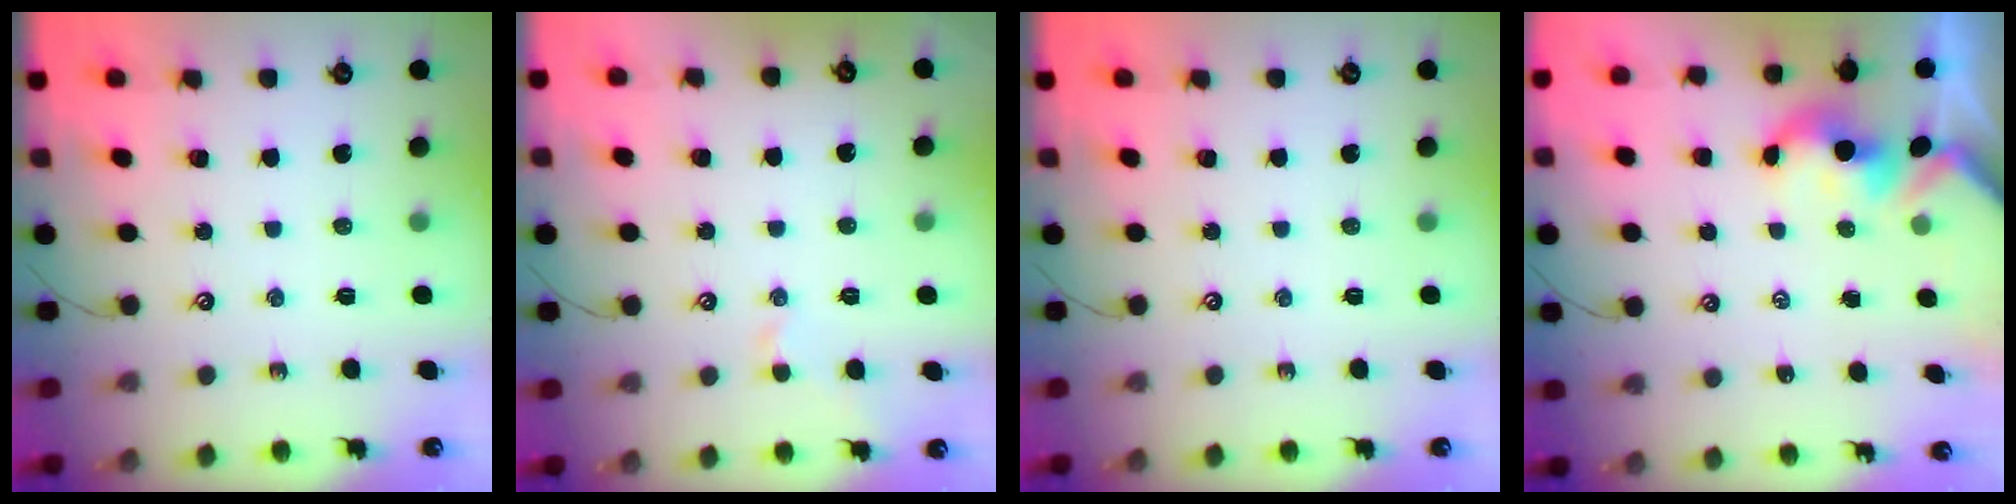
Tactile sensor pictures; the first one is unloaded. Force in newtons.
{"total": 0.8, "press": 0.7, "slide": 0.5}
{"total": 0.0}
{"total": 1.6, "press": 1.5, "slide": 0.3}